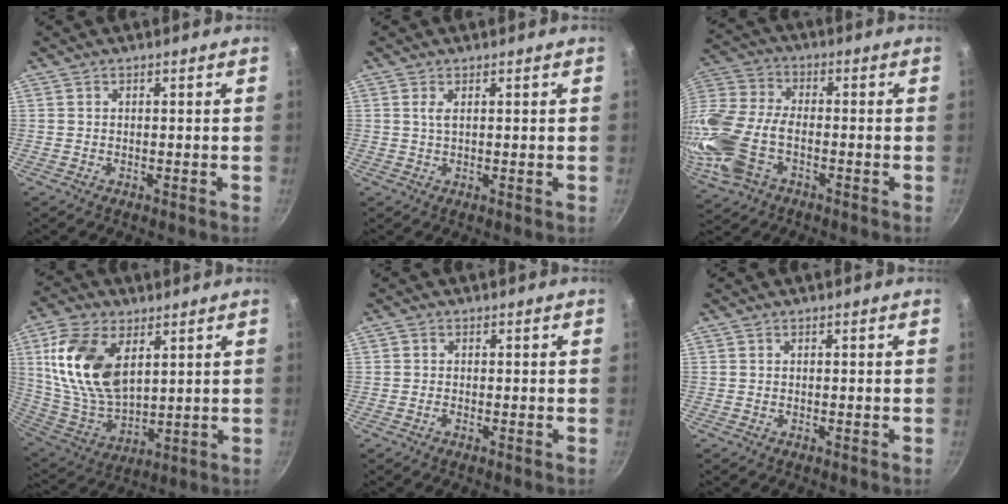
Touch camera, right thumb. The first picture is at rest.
{"total": 1.5, "force": [0.5, 0.2, 1.3], "torque": [-0.027, -0.006, 0.009]}
{"total": 17.2, "force": [-5.0, 10.2, 12.9], "torque": [-0.292, 0.019, -0.110]}
{"total": 18.4, "force": [6.0, 10.7, 13.7], "torque": [-0.250, -0.024, 0.127]}
{"total": 0.8, "force": [-0.4, 0.6, 0.4], "torque": [-0.006, 0.001, -0.012]}
{"total": 0.0}